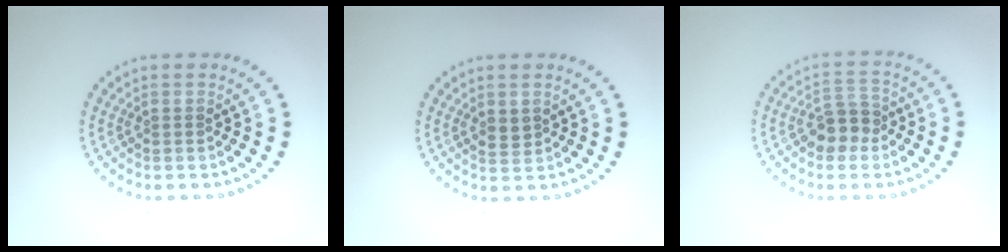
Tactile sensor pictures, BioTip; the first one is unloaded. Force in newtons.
{"total": 1.4, "press": 1.3, "slide": 0.4}
{"total": 3.4, "press": 3.2, "slide": 1.2}